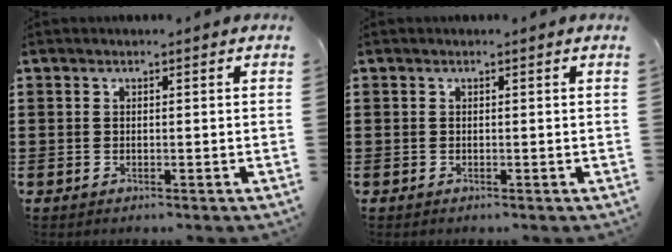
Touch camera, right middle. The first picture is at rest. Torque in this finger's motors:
{"motor_torque": [0.08, -0.04, -0.02, -0.01]}